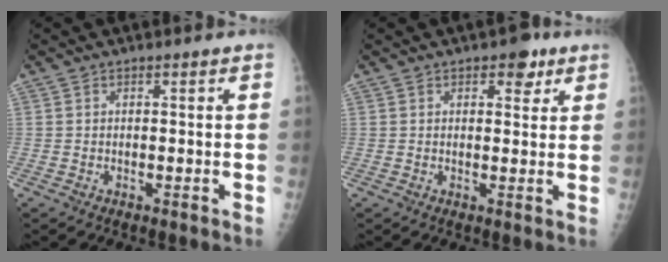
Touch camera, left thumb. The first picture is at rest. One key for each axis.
{"total": 3.9, "fx": 2.2, "fy": 2.3, "fz": 2.2, "tx": -0.005, "ty": -0.008, "tz": 0.023}